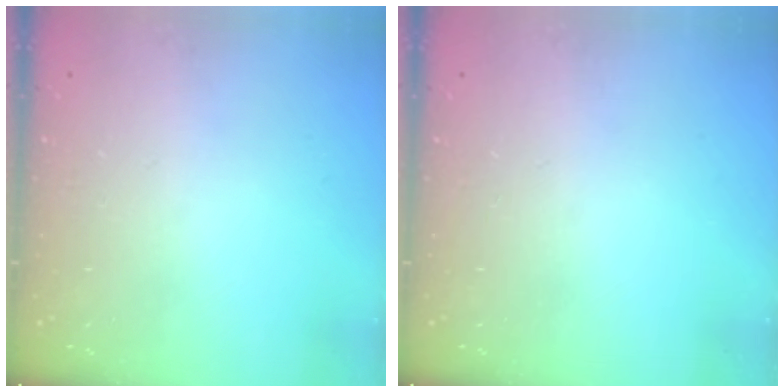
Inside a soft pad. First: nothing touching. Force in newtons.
{"total": 0.0}